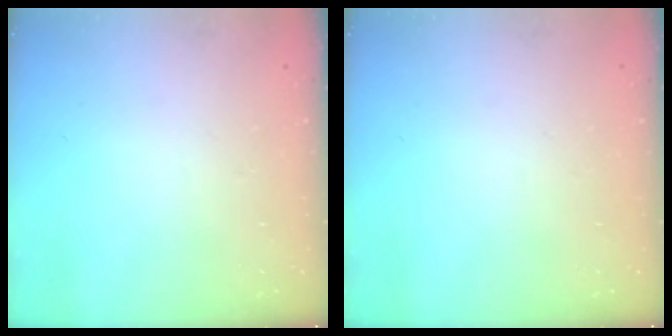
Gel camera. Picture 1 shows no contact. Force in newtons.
{"total": 0.0}